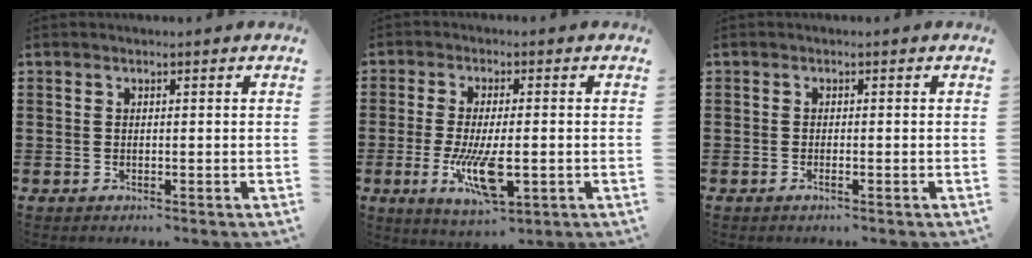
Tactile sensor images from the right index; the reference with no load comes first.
{"total": 9.6, "force": [-2.5, 3.0, 8.7], "torque": [-0.189, -0.022, -0.044]}
{"total": 0.7, "force": [-0.4, 0.0, 0.5], "torque": [-0.010, -0.003, -0.007]}